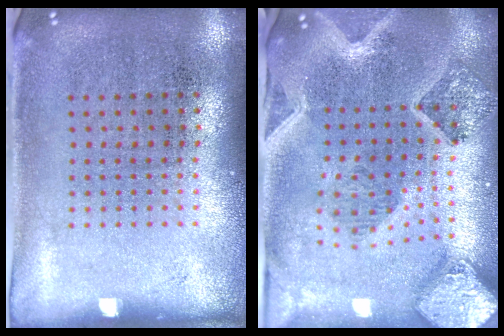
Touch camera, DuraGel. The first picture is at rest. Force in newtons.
{"total": 2.8, "press": 2.5, "slide": 1.3}